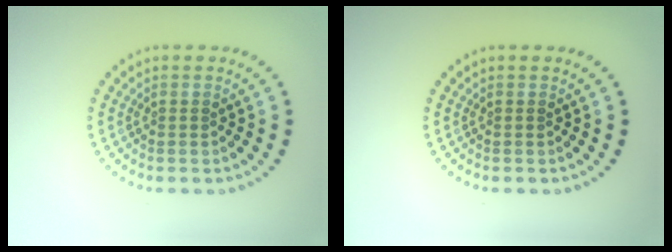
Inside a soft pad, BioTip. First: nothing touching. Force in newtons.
{"total": 0.0}